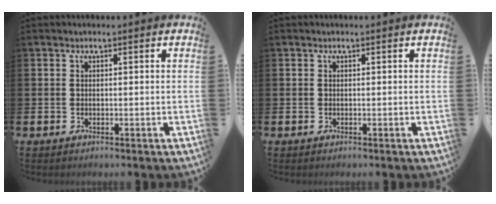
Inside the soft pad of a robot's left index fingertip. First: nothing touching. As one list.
[{"total": 0.0}]